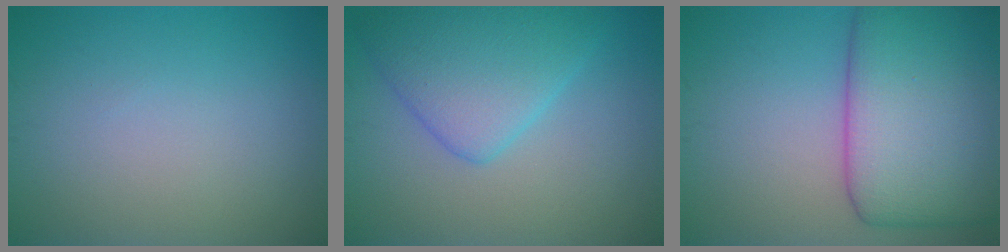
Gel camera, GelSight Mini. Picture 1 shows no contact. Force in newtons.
{"total": 5.7, "press": 5.6, "slide": 0.3}
{"total": 11.6, "press": 11.6, "slide": 0.2}